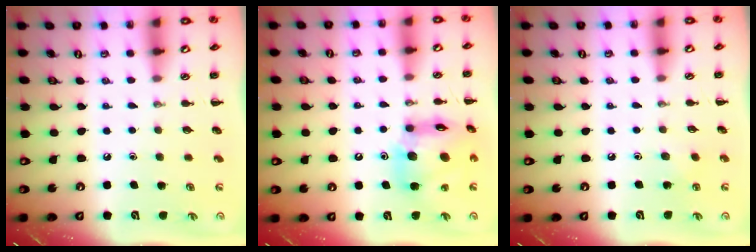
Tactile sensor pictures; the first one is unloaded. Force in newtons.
{"total": 13.7, "press": 13.3, "slide": 3.4}
{"total": 2.6, "press": 2.5, "slide": 0.8}